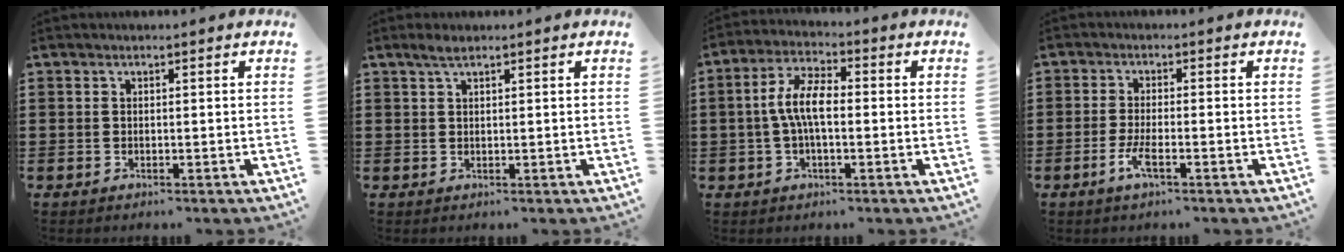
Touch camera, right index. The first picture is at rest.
{"total": 1.7, "force": [1.2, 0.5, 1.2], "torque": [-0.025, 0.004, 0.020]}
{"total": 6.8, "force": [-0.5, 2.6, 6.2], "torque": [-0.133, 0.002, -0.015]}
{"total": 3.4, "force": [-1.7, 0.6, 2.9], "torque": [-0.068, -0.007, -0.037]}